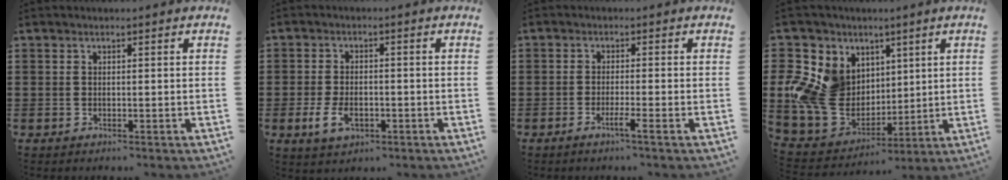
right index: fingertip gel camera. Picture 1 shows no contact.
{"total": 3.9, "force": [-1.2, 2.3, 2.9], "torque": [-0.068, -0.004, -0.025]}
{"total": 2.7, "force": [-1.5, -0.1, 2.2], "torque": [-0.043, -0.006, -0.031]}
{"total": 12.7, "force": [1.6, 11.1, 5.9], "torque": [-0.186, -0.007, 0.037]}